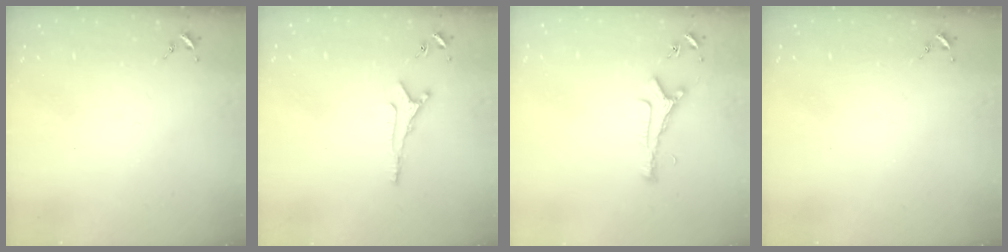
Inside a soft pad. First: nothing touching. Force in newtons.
{"total": 7.1, "press": 7.0, "slide": 0.8}
{"total": 5.1, "press": 5.0, "slide": 0.7}
{"total": 0.0}